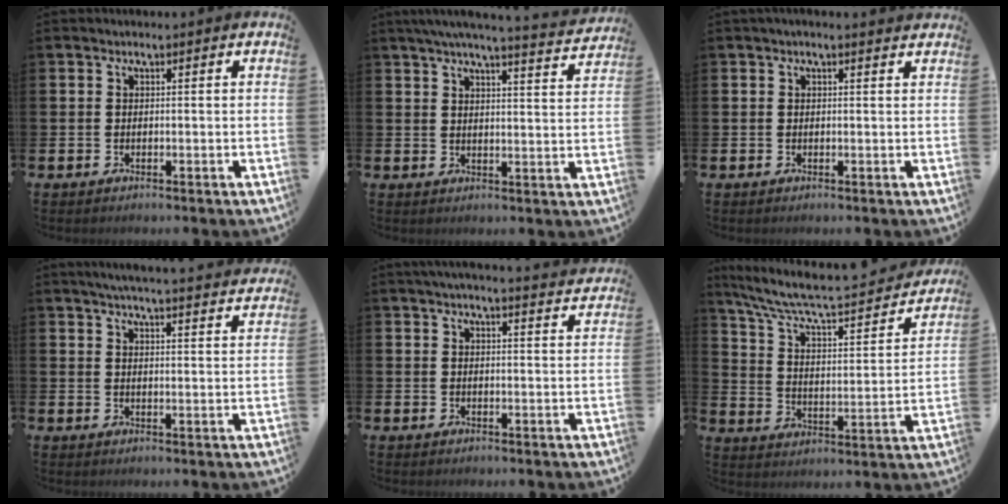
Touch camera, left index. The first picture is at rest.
{"total": 5.7, "force": [5.3, -0.3, 2.1], "torque": [-0.044, -0.029, 0.088]}
{"total": 0.7, "force": [0.6, 0.0, 0.5], "torque": [0.001, -0.003, 0.008]}
{"total": 5.1, "force": [5.0, -0.5, 1.1], "torque": [-0.032, -0.031, 0.086]}
{"total": 3.8, "force": [3.6, -0.4, 1.0], "torque": [-0.015, -0.020, 0.062]}
{"total": 8.8, "force": [7.6, 1.7, 4.0], "torque": [-0.114, -0.054, 0.124]}